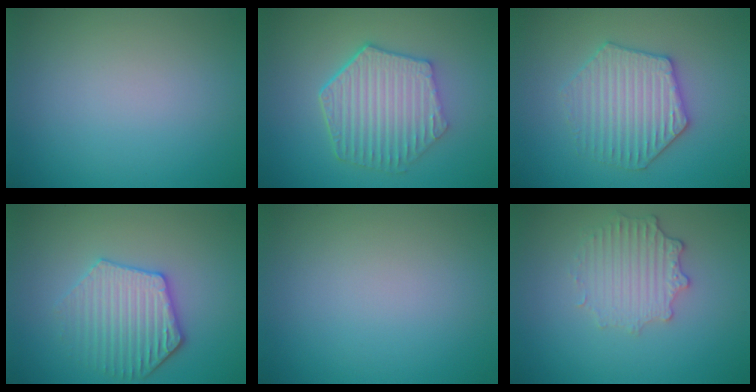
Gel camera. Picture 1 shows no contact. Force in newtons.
{"total": 6.4, "press": 4.9, "slide": 4.1}
{"total": 4.1, "press": 4.1, "slide": 0.7}
{"total": 3.9, "press": 3.7, "slide": 1.2}
{"total": 0.0}
{"total": 2.8, "press": 2.5, "slide": 1.4}